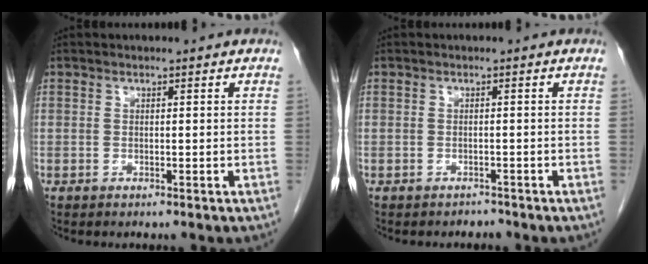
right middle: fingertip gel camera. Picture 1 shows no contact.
{"total": 1.0, "force": [-0.9, 0.3, -0.4], "torque": [0.003, -0.003, -0.015]}